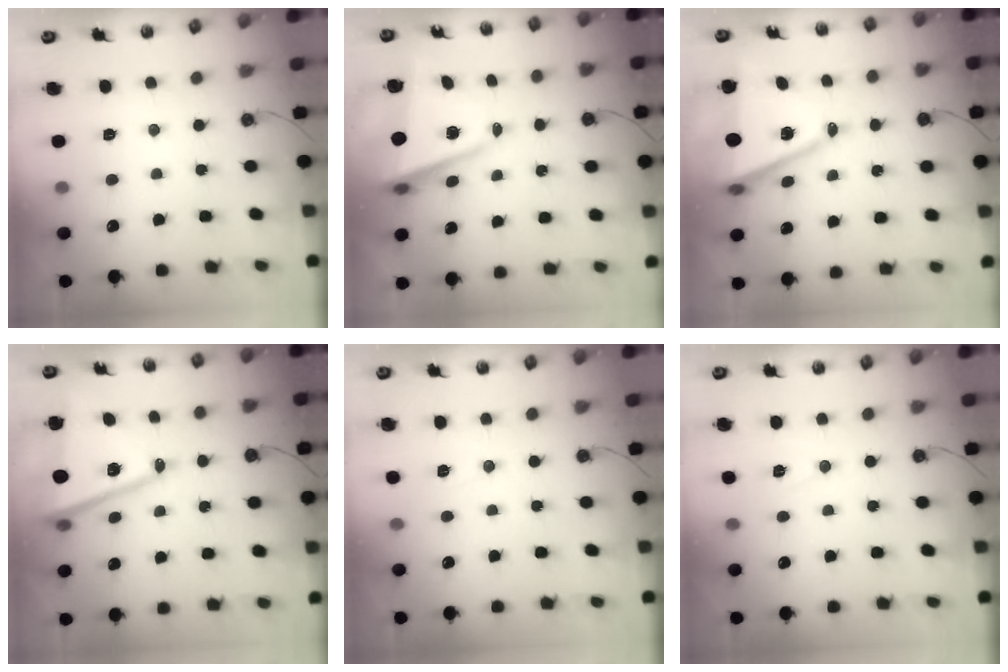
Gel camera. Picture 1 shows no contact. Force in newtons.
{"total": 8.6, "press": 8.2, "slide": 2.7}
{"total": 12.6, "press": 12.0, "slide": 3.8}
{"total": 14.9, "press": 14.8, "slide": 1.8}
{"total": 3.6, "press": 2.7, "slide": 2.4}
{"total": 5.1, "press": 4.4, "slide": 2.6}